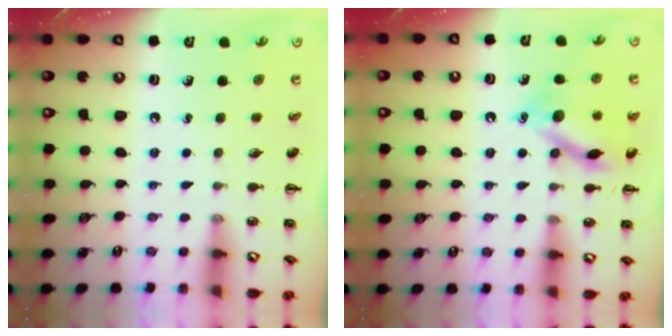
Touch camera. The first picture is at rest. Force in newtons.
{"total": 13.7, "press": 13.7, "slide": 1.3}